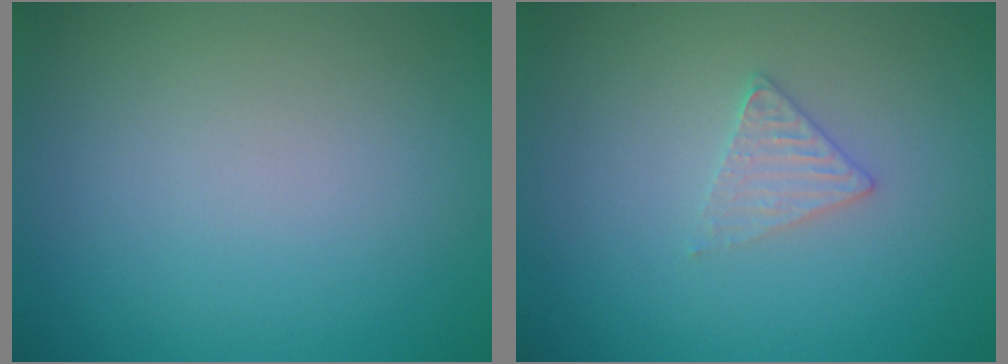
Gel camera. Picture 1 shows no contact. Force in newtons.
{"total": 1.6, "press": 1.6, "slide": 0.2}